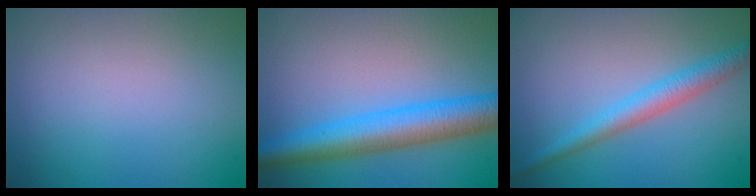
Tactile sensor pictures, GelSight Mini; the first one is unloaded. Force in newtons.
{"total": 6.7, "press": 6.7, "slide": 0.1}
{"total": 3.1, "press": 3.1, "slide": 0.1}